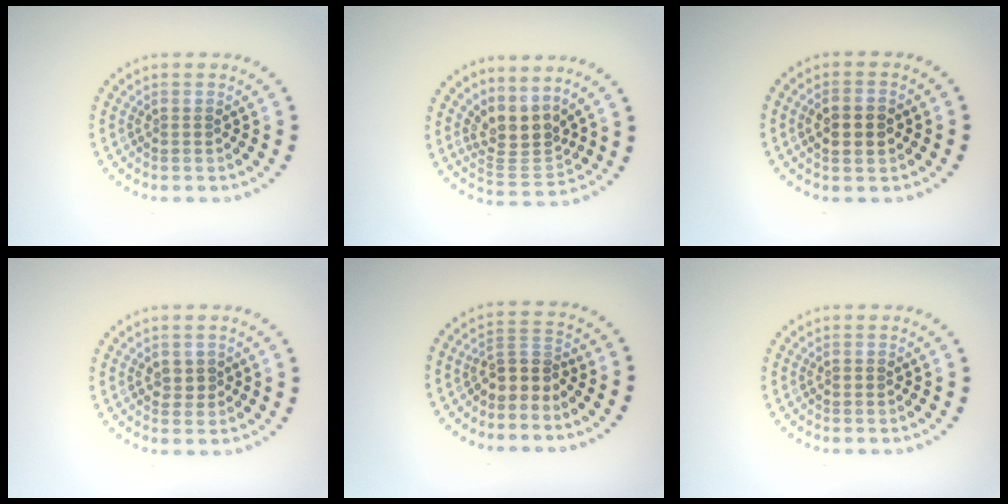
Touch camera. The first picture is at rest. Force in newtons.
{"total": 3.5, "press": 2.6, "slide": 2.3}
{"total": 2.8, "press": 2.8, "slide": 0.2}
{"total": 1.2, "press": 1.2, "slide": 0.2}
{"total": 2.4, "press": 2.0, "slide": 1.5}
{"total": 0.6, "press": 0.5, "slide": 0.2}